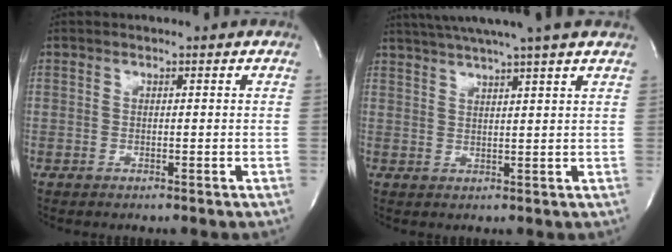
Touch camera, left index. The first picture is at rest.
{"total": 11.8, "force": [9.9, -0.9, 6.4], "torque": [-0.113, 0.019, 0.132]}